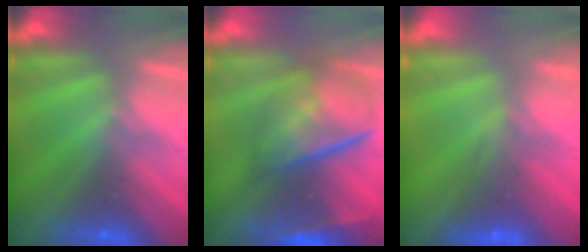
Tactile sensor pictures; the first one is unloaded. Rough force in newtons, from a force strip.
{"total": 7.4}
{"total": 2.9}